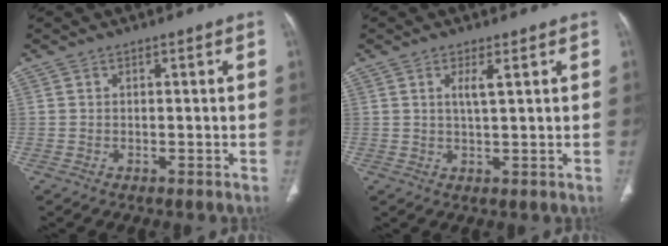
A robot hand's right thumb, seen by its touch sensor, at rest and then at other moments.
{"total": 2.6, "force": [1.0, 0.4, 2.4], "torque": [-0.048, -0.009, 0.019]}